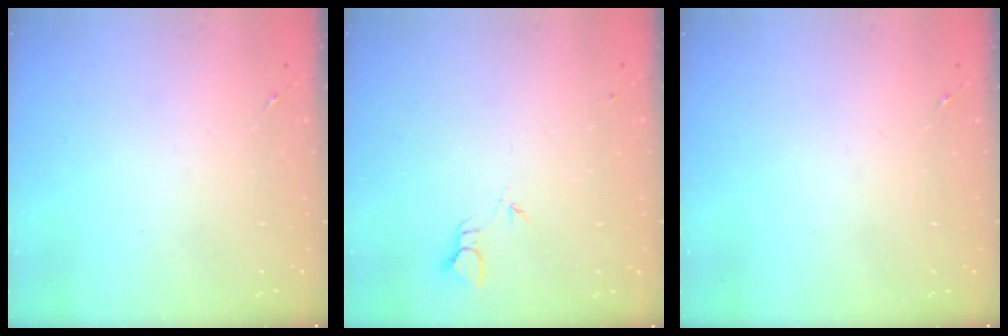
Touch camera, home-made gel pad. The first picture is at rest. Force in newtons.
{"total": 2.3, "press": 2.3, "slide": 0.1}
{"total": 0.0}